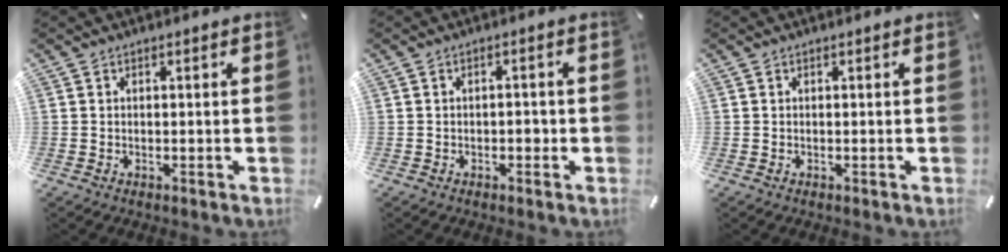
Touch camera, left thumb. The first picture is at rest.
{"total": 1.9, "force": [-0.6, 0.9, 1.5], "torque": [-0.027, 0.005, -0.013]}
{"total": 0.0}